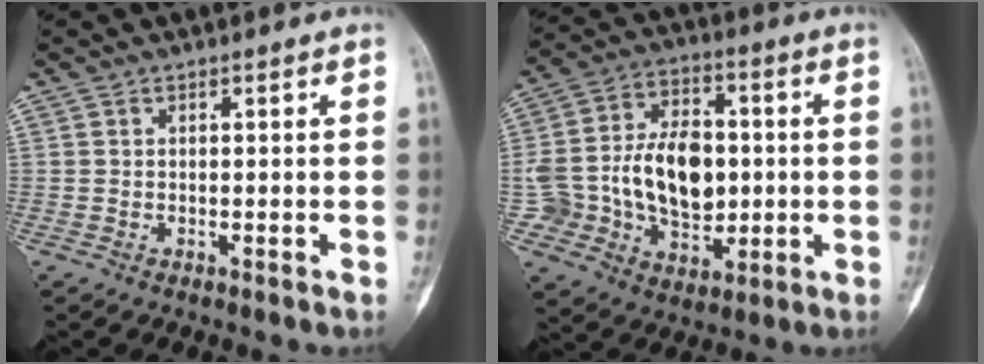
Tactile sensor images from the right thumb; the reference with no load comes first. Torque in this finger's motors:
{"motor_torque": [0.90, 1.73, 1.28, -0.14, 0.15]}